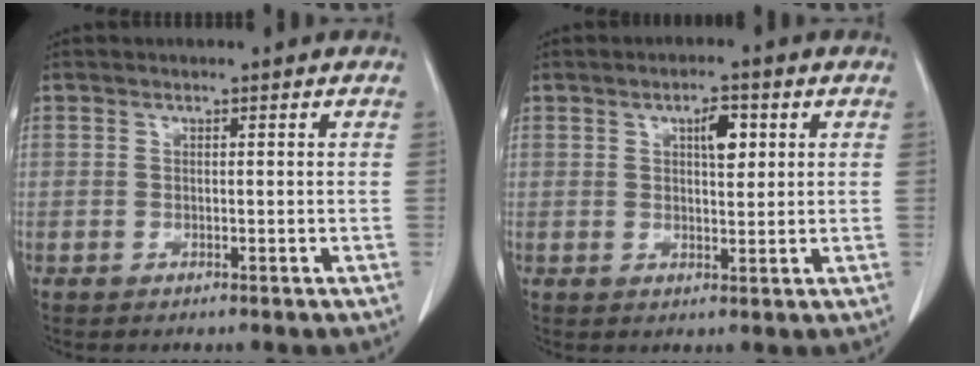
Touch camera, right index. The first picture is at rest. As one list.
[{"total": 3.8, "force": [1.4, 1.4, 3.3], "torque": [-0.053, 0.004, 0.022]}]